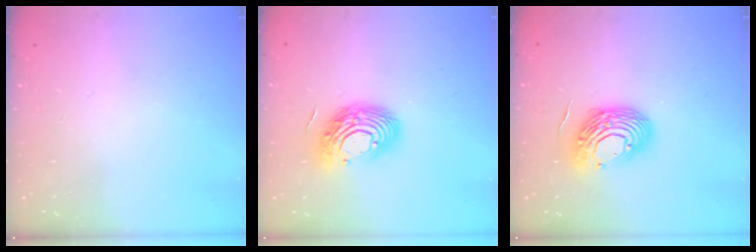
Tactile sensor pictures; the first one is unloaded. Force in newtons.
{"total": 14.5, "press": 14.5, "slide": 1.0}
{"total": 13.3, "press": 13.1, "slide": 2.1}